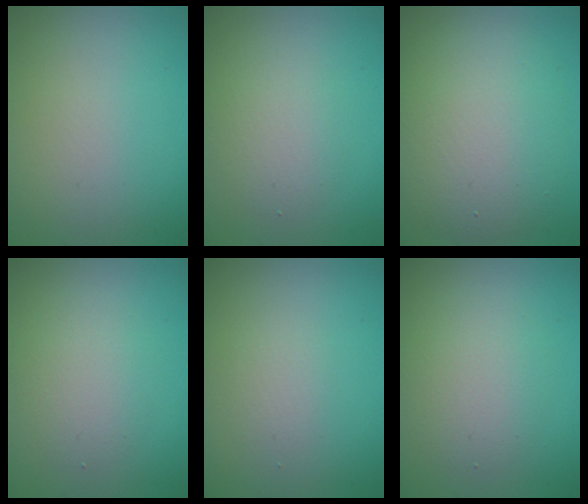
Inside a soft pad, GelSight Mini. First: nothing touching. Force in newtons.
{"total": 2.4, "press": 2.4, "slide": 0.3}
{"total": 7.6, "press": 7.5, "slide": 0.6}
{"total": 2.7, "press": 2.7, "slide": 0.2}
{"total": 1.2, "press": 1.2, "slide": 0.0}
{"total": 3.4, "press": 3.3, "slide": 0.3}